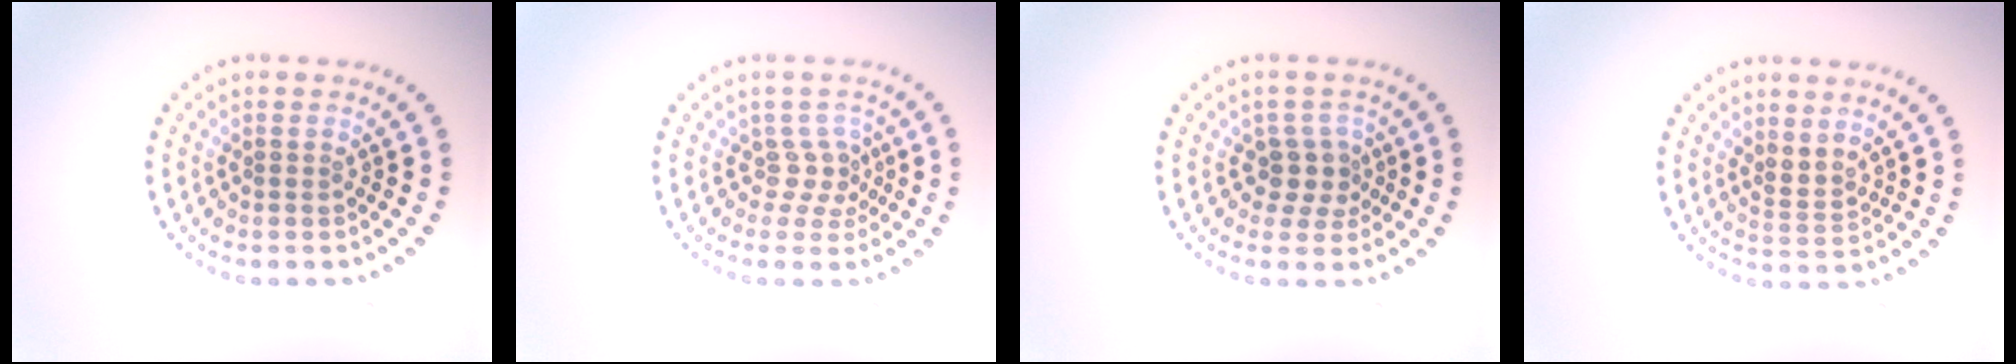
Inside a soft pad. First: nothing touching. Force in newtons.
{"total": 2.0, "press": 1.4, "slide": 1.5}
{"total": 2.3, "press": 1.8, "slide": 1.3}
{"total": 2.1, "press": 1.5, "slide": 1.4}